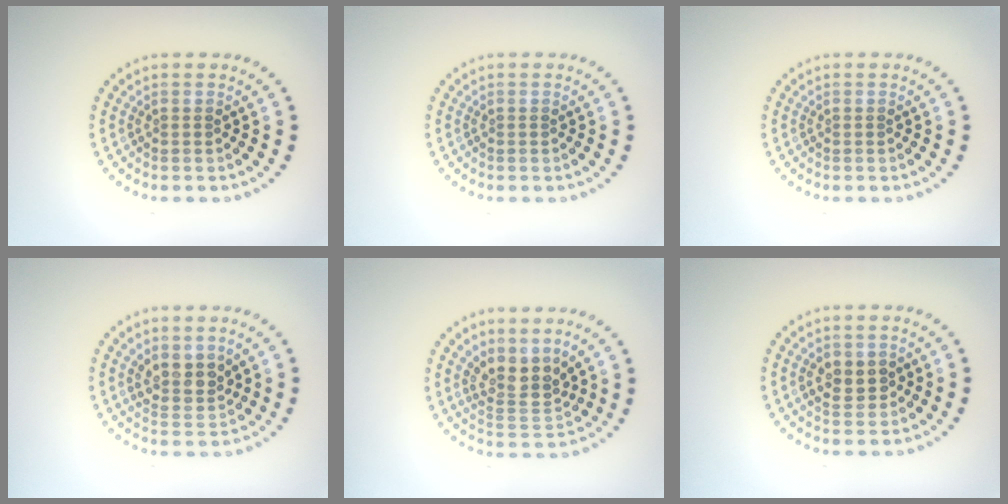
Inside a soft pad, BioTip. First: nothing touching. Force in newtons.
{"total": 0.0}
{"total": 0.0}
{"total": 2.4, "press": 2.1, "slide": 1.1}
{"total": 3.2, "press": 2.6, "slide": 1.9}
{"total": 2.3, "press": 2.3, "slide": 0.4}